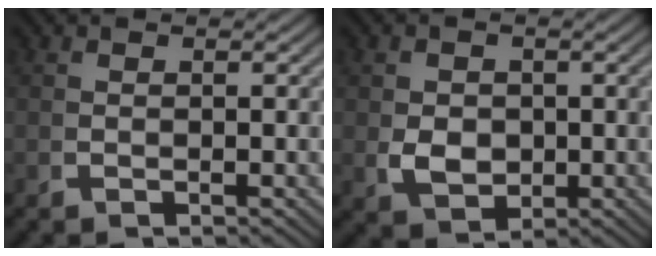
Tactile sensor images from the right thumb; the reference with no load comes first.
{"total": 4.4, "force": [-0.2, 3.3, 2.9], "torque": [-0.059, -0.023, 0.016]}